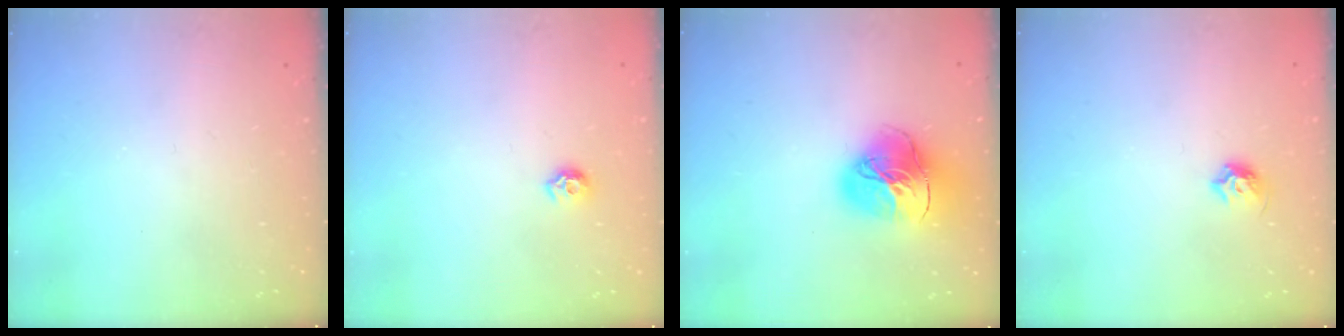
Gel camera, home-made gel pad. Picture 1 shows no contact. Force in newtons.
{"total": 6.5, "press": 6.4, "slide": 0.9}
{"total": 18.0, "press": 17.9, "slide": 1.8}
{"total": 5.5, "press": 5.4, "slide": 0.8}